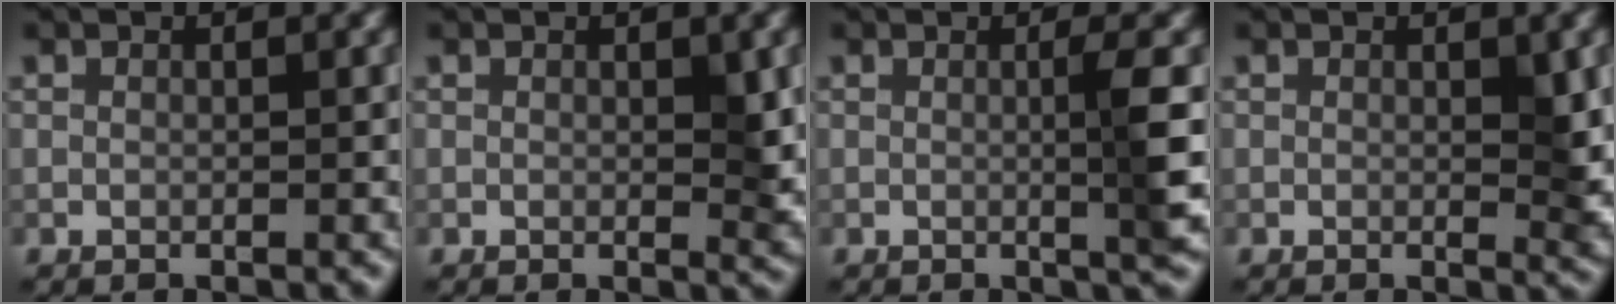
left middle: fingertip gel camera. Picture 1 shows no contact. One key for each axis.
{"total": 2.1, "fx": 0.2, "fy": 0.6, "fz": 2.0, "tx": -0.023, "ty": -0.006, "tz": 0.004}
{"total": 3.1, "fx": 0.0, "fy": 0.2, "fz": 3.0, "tx": -0.046, "ty": -0.001, "tz": -0.002}
{"total": 2.4, "fx": 0.2, "fy": 0.7, "fz": 2.3, "tx": -0.028, "ty": -0.006, "tz": 0.004}